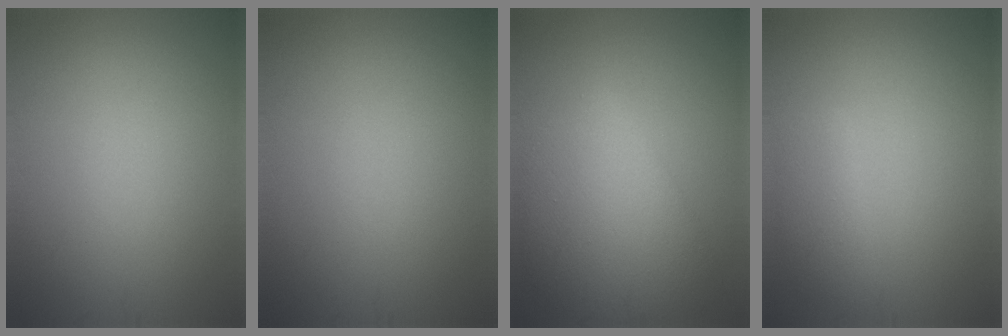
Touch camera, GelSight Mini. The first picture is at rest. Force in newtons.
{"total": 0.0}
{"total": 7.4, "press": 7.4, "slide": 0.4}
{"total": 2.4, "press": 2.3, "slide": 0.1}